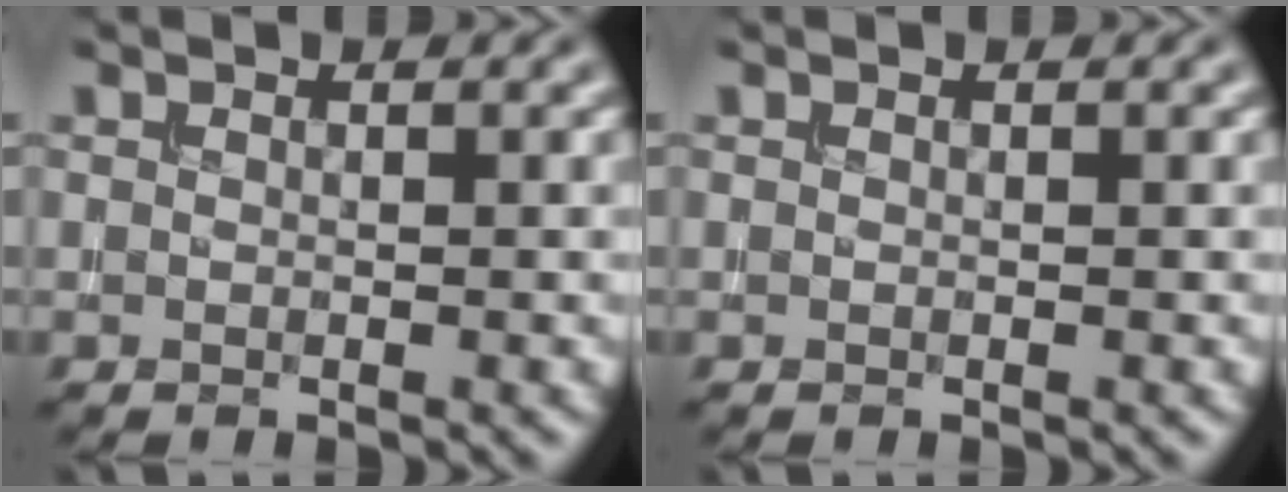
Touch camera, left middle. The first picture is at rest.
{"total": 0.0}